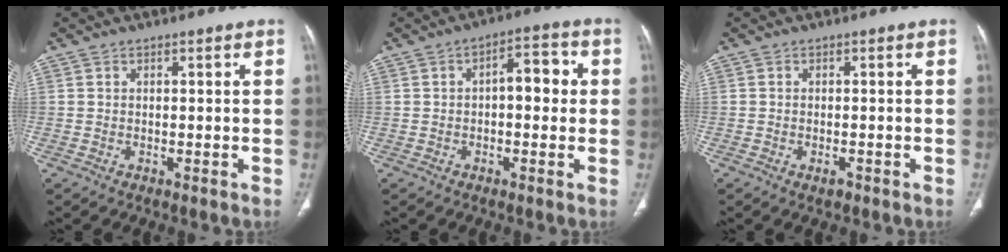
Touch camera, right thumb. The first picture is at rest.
{"total": 4.0, "force": [0.3, 2.0, 3.5], "torque": [-0.037, 0.014, 0.000]}
{"total": 1.2, "force": [-0.7, 0.6, 0.8], "torque": [-0.013, 0.001, -0.009]}